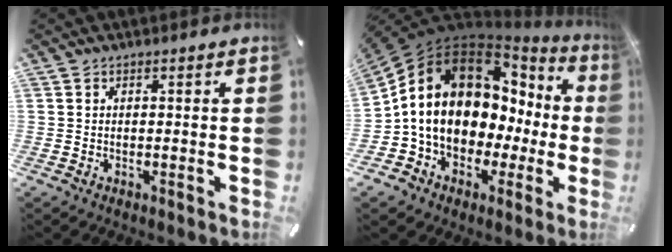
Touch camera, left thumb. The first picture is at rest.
{"total": 14.7, "force": [2.8, 11.6, 8.6], "torque": [-0.168, -0.039, 0.048]}